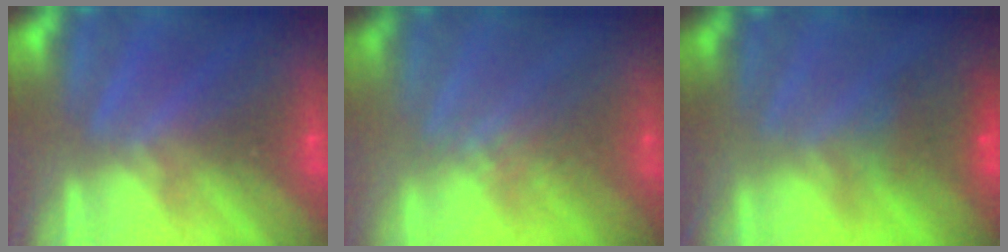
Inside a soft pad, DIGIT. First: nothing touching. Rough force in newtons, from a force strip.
{"total": 2.6}
{"total": 4.7}